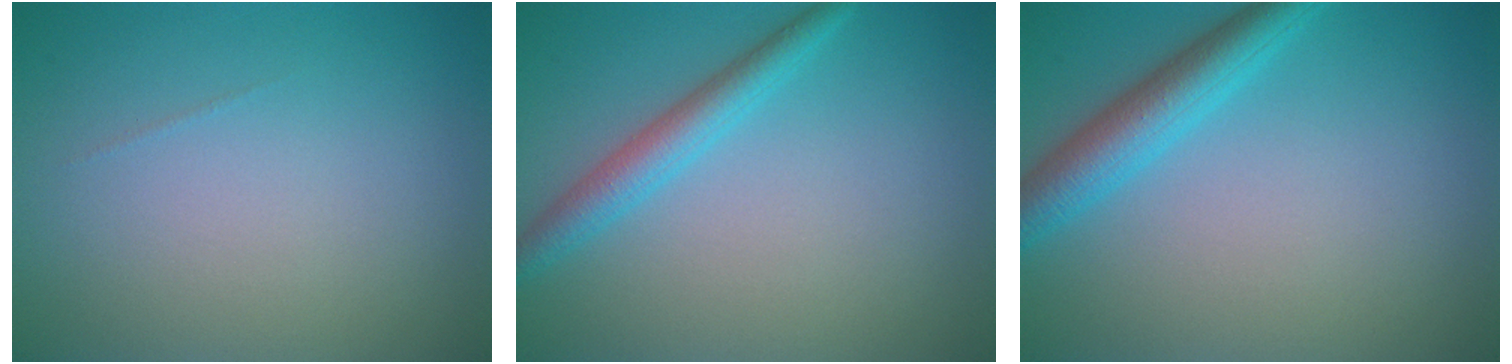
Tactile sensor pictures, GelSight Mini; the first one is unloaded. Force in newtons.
{"total": 2.9, "press": 2.9, "slide": 0.1}
{"total": 4.0, "press": 4.0, "slide": 0.1}